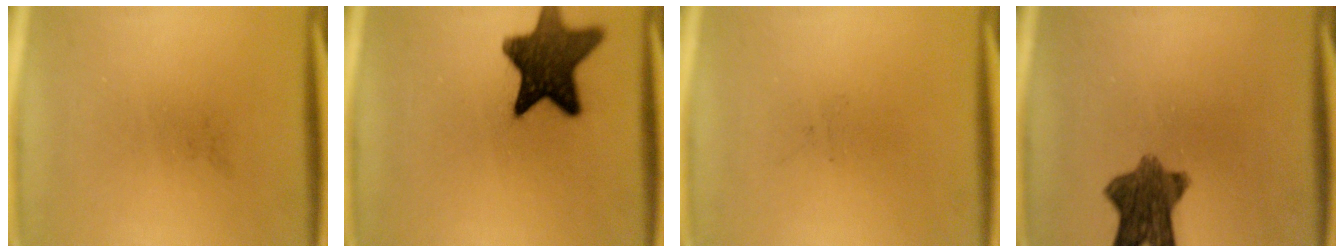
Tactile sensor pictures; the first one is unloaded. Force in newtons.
{"total": 13.0}
{"total": 0.0}
{"total": 8.6}